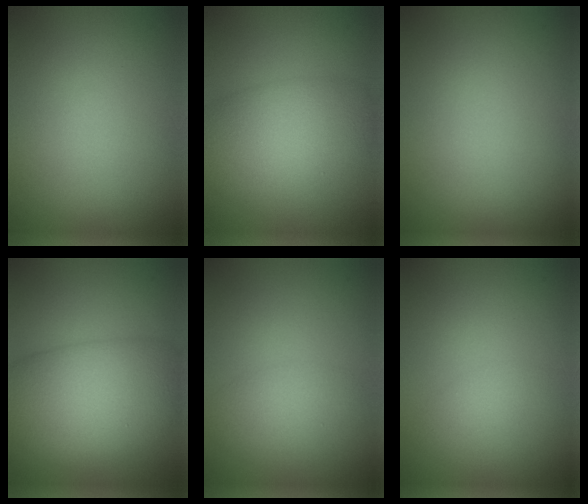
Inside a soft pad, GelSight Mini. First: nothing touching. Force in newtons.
{"total": 6.7, "press": 6.6, "slide": 0.4}
{"total": 0.0}
{"total": 10.1, "press": 10.1, "slide": 0.3}
{"total": 2.0, "press": 2.0, "slide": 0.1}
{"total": 1.0, "press": 1.0, "slide": 0.1}